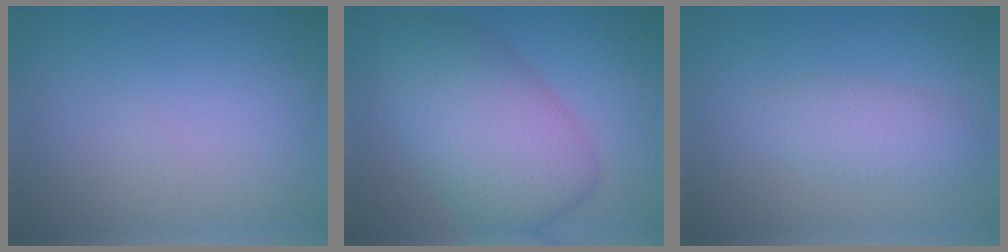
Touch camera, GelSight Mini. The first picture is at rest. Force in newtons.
{"total": 8.4, "press": 8.4, "slide": 0.1}
{"total": 2.7, "press": 2.7, "slide": 0.0}